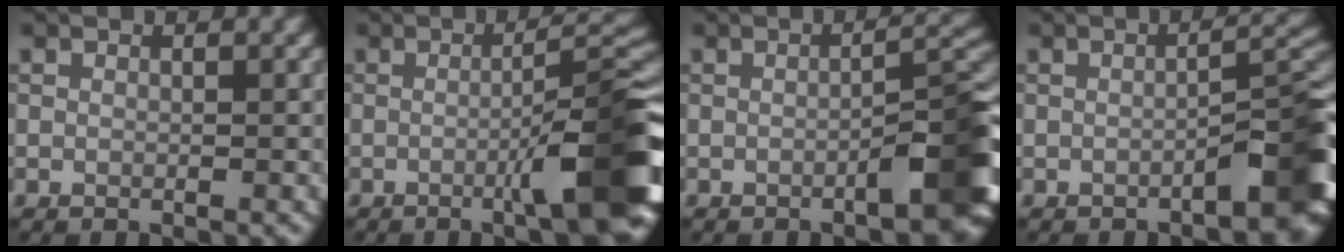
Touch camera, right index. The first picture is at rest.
{"total": 9.6, "force": [-3.0, 1.6, 9.0], "torque": [-0.113, 0.011, -0.047]}
{"total": 6.3, "force": [-2.7, 1.3, 5.6], "torque": [-0.067, 0.020, -0.041]}
{"total": 5.7, "force": [-2.9, 1.3, 4.7], "torque": [-0.052, 0.020, -0.044]}